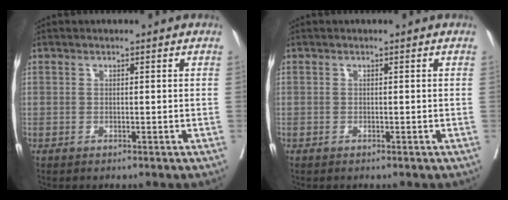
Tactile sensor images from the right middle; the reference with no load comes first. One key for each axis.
{"total": 0.0}